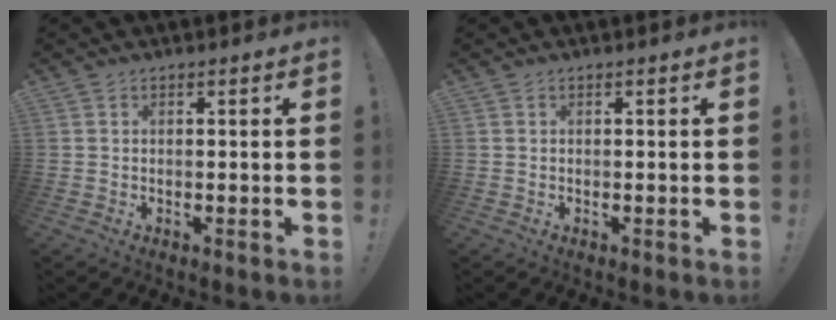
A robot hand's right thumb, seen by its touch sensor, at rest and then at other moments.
{"total": 0.0}